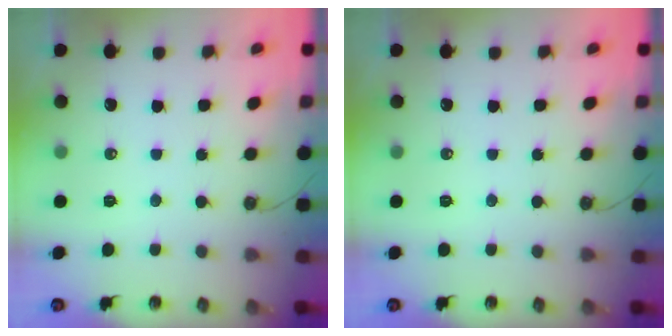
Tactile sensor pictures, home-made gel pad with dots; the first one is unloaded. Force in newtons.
{"total": 0.0}